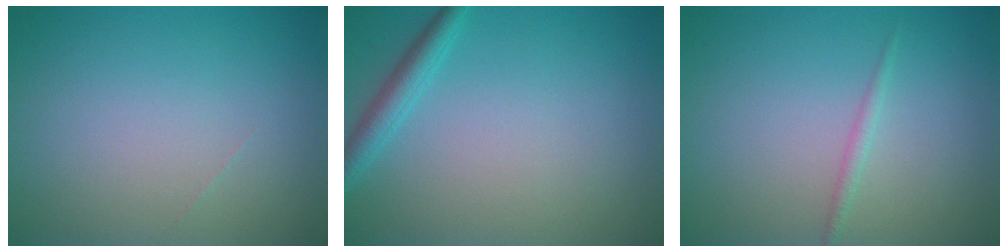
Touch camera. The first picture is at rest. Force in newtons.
{"total": 2.2, "press": 2.2, "slide": 0.1}
{"total": 0.9, "press": 0.9, "slide": 0.1}